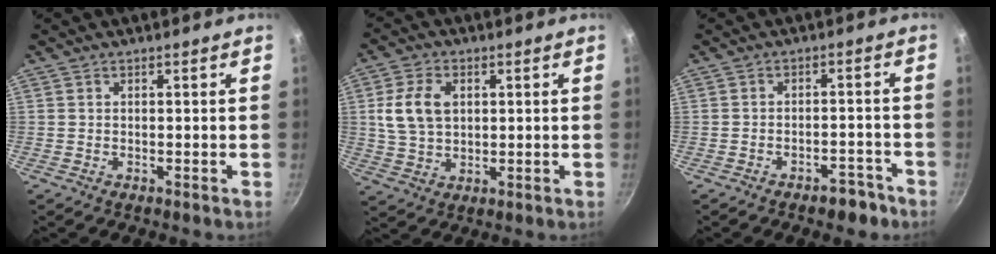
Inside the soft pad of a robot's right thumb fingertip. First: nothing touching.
{"total": 8.9, "force": [1.9, 6.2, 6.1], "torque": [-0.103, 0.001, 0.036]}
{"total": 4.7, "force": [-3.4, 2.3, 2.4], "torque": [-0.014, 0.040, -0.030]}